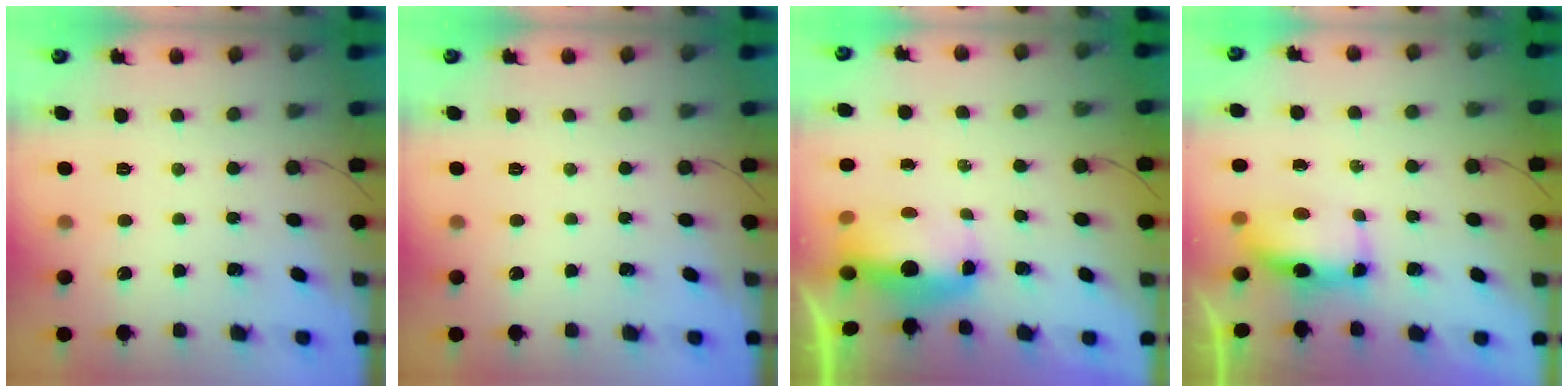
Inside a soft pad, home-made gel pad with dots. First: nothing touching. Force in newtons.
{"total": 0.0}
{"total": 8.7, "press": 7.0, "slide": 5.1}
{"total": 7.3, "press": 7.3, "slide": 0.8}